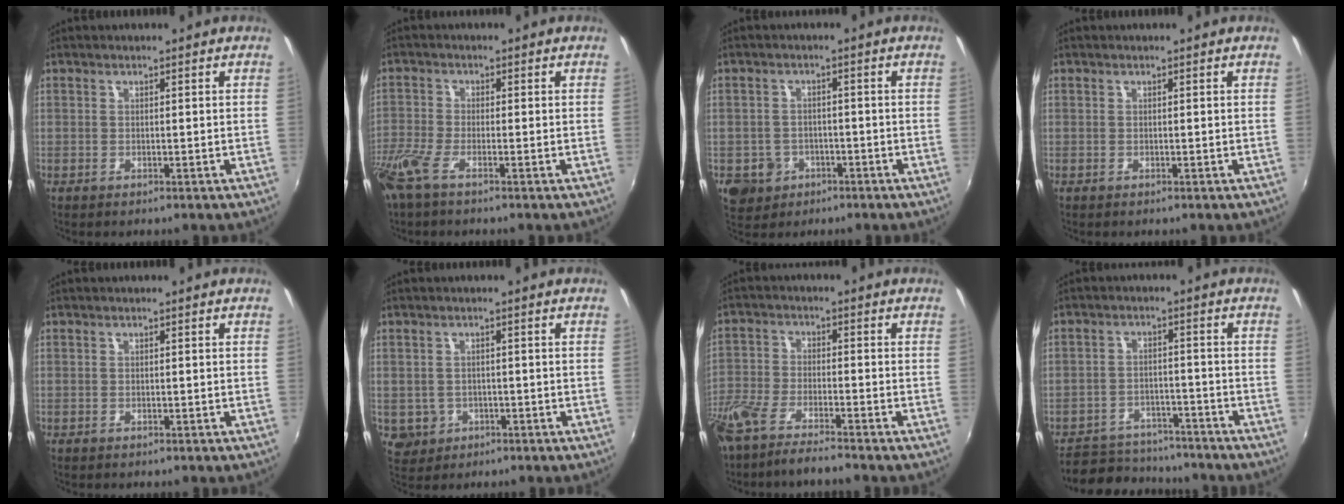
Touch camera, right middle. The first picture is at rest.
{"total": 7.2, "force": [-5.0, 1.5, 5.0], "torque": [-0.125, -0.029, -0.102]}
{"total": 6.3, "force": [-2.6, 5.5, 1.7], "torque": [-0.054, 0.005, -0.034]}
{"total": 0.0}
{"total": 0.0}
{"total": 4.3, "force": [-1.0, 4.0, 1.1], "torque": [-0.032, 0.000, -0.005]}
{"total": 9.9, "force": [-8.3, 1.3, 5.3], "torque": [-0.132, -0.028, -0.155]}
{"total": 12.0, "force": [-10.3, 5.3, 3.1], "torque": [-0.086, 0.015, -0.143]}